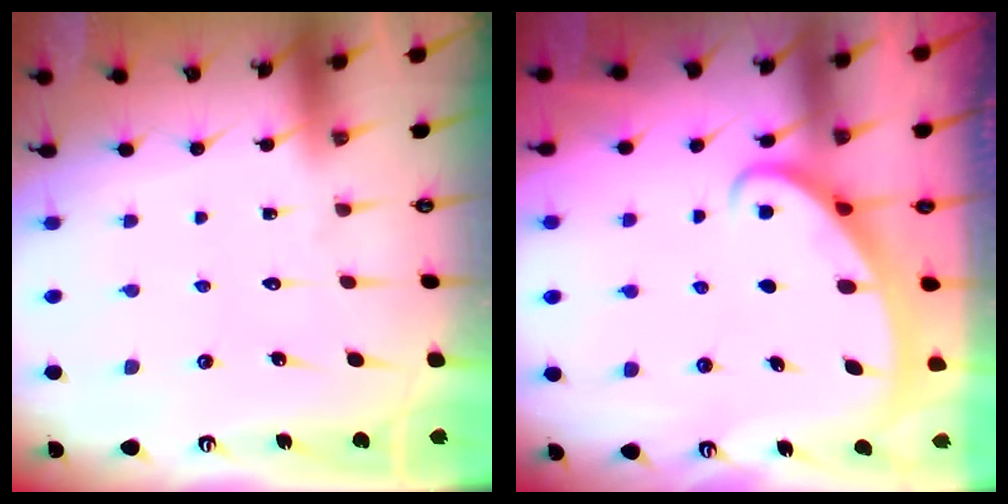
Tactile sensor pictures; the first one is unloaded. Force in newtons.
{"total": 2.6, "press": 2.6, "slide": 0.4}